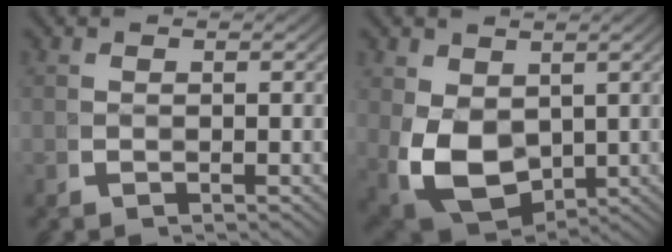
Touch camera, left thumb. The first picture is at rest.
{"total": 8.1, "force": [-1.2, 6.0, 5.2], "torque": [-0.143, -0.062, 0.017]}